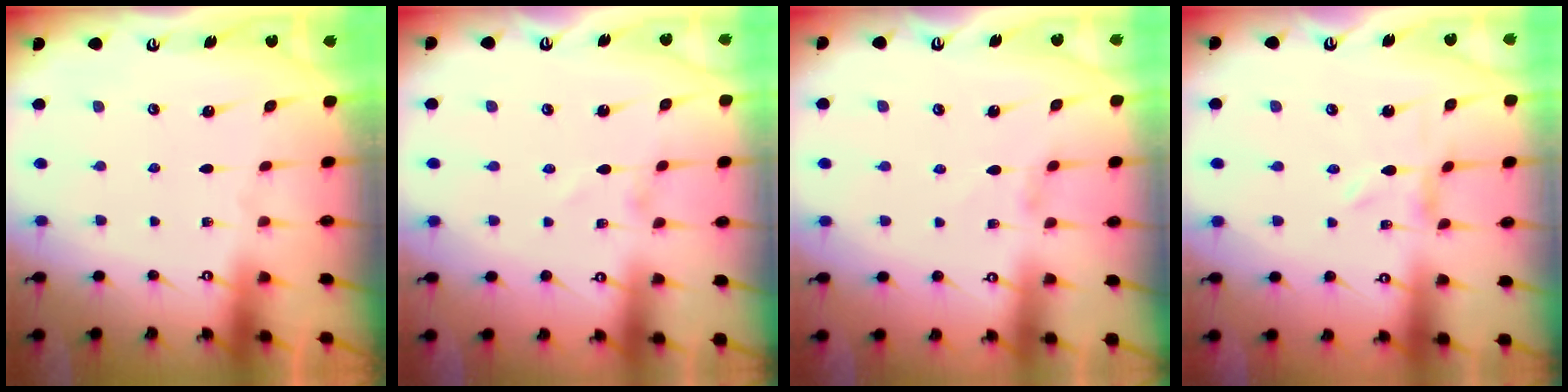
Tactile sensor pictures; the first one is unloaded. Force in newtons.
{"total": 0.5, "press": 0.5, "slide": 0.1}
{"total": 1.8, "press": 1.8, "slide": 0.3}
{"total": 0.0}